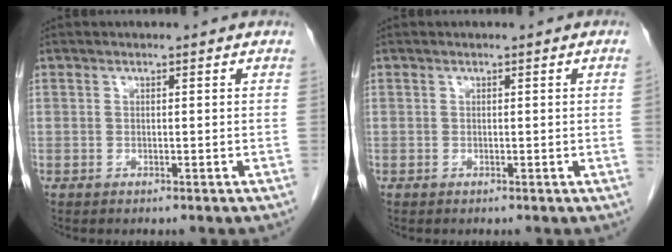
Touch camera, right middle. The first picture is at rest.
{"total": 0.7, "force": [0.0, -0.3, 0.6], "torque": [-0.003, 0.001, -0.002]}